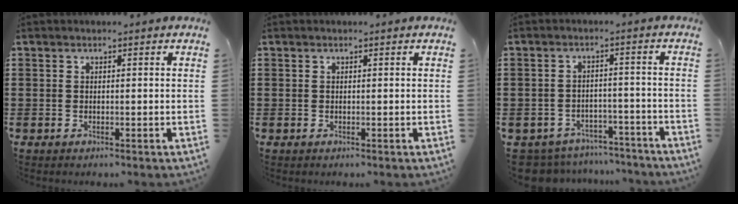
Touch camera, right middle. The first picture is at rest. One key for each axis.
{"total": 0.0}
{"total": 4.7, "fx": -4.6, "fy": 0.8, "fz": -0.1, "tx": -0.012, "ty": 0.006, "tz": -0.099}